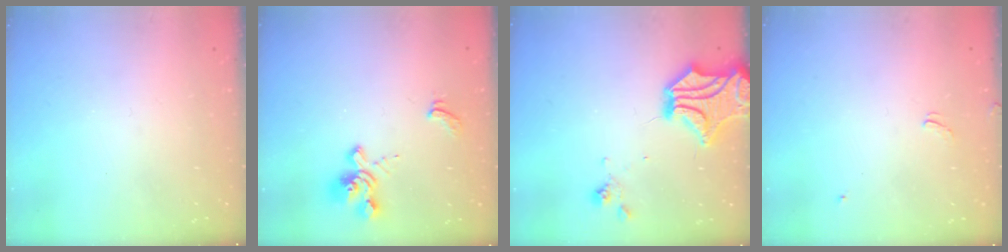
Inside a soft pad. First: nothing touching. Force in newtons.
{"total": 1.9, "press": 1.1, "slide": 1.5}
{"total": 5.2, "press": 4.6, "slide": 2.5}
{"total": 2.1, "press": 2.1, "slide": 0.5}